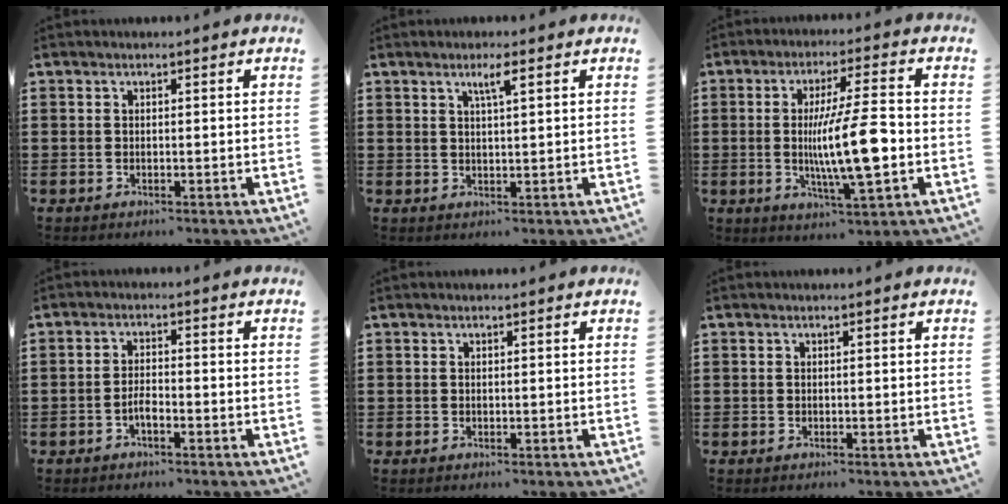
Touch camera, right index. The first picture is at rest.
{"total": 2.6, "force": [1.3, 0.3, 2.2], "torque": [-0.046, 0.003, 0.021]}
{"total": 11.8, "force": [-1.6, 2.2, 11.5], "torque": [-0.188, -0.009, -0.031]}
{"total": 2.4, "force": [-1.3, 0.6, 1.9], "torque": [-0.042, -0.001, -0.027]}
{"total": 0.0}
{"total": 0.0}